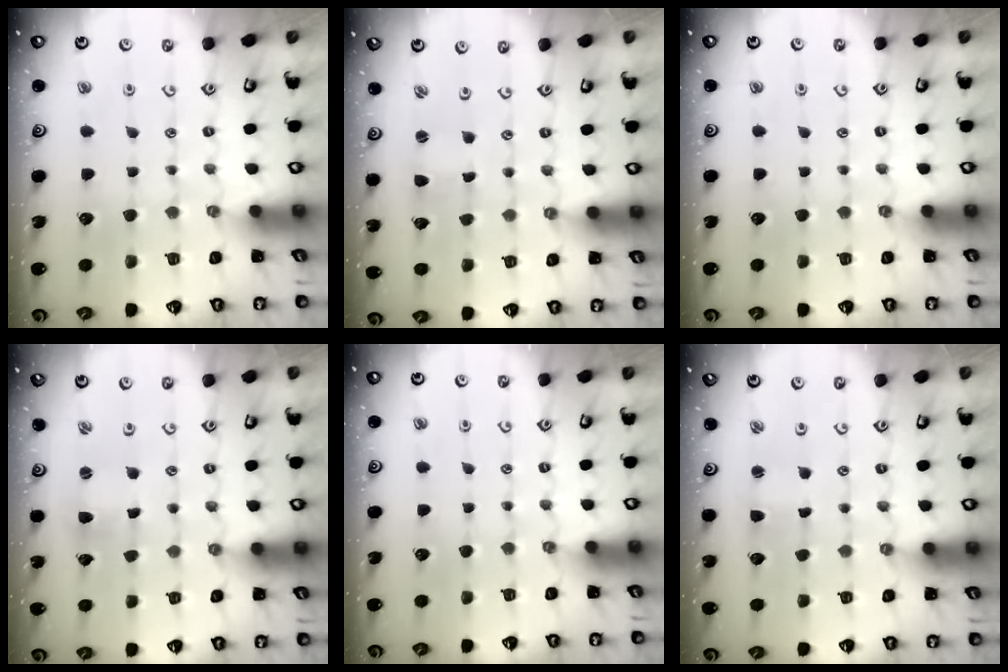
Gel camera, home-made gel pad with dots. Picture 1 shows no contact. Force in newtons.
{"total": 0.0}
{"total": 0.0}
{"total": 1.2, "press": 1.2, "slide": 0.2}
{"total": 0.0}
{"total": 1.9, "press": 1.9, "slide": 0.4}